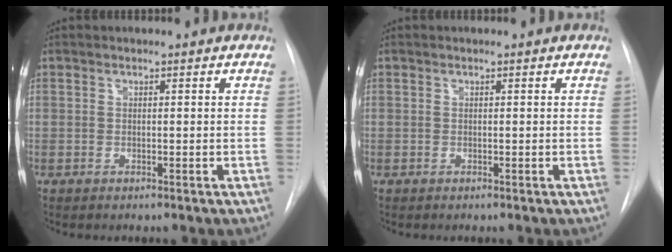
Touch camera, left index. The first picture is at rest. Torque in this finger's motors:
{"motor_torque": [-0.02, 0.02, 0.00, 0.00]}